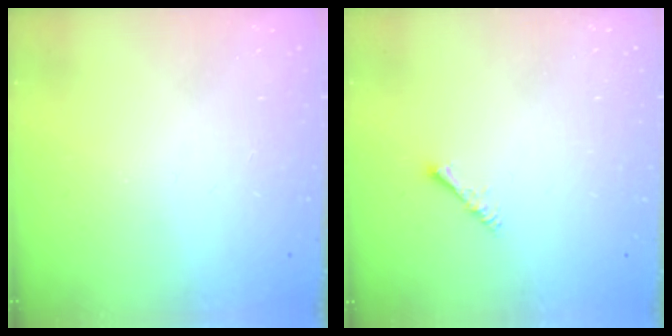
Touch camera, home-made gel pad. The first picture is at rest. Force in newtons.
{"total": 1.4, "press": 1.3, "slide": 0.3}